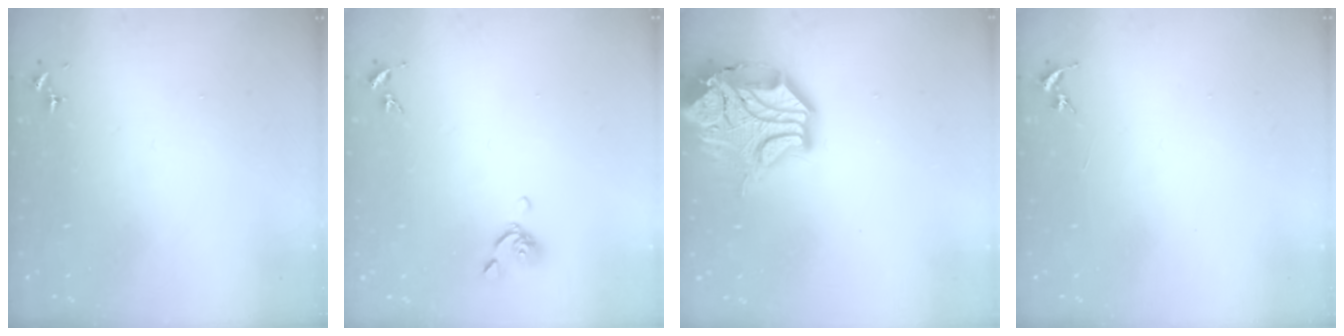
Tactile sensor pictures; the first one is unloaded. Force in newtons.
{"total": 6.8, "press": 6.7, "slide": 0.9}
{"total": 17.6, "press": 17.4, "slide": 2.6}
{"total": 0.0}